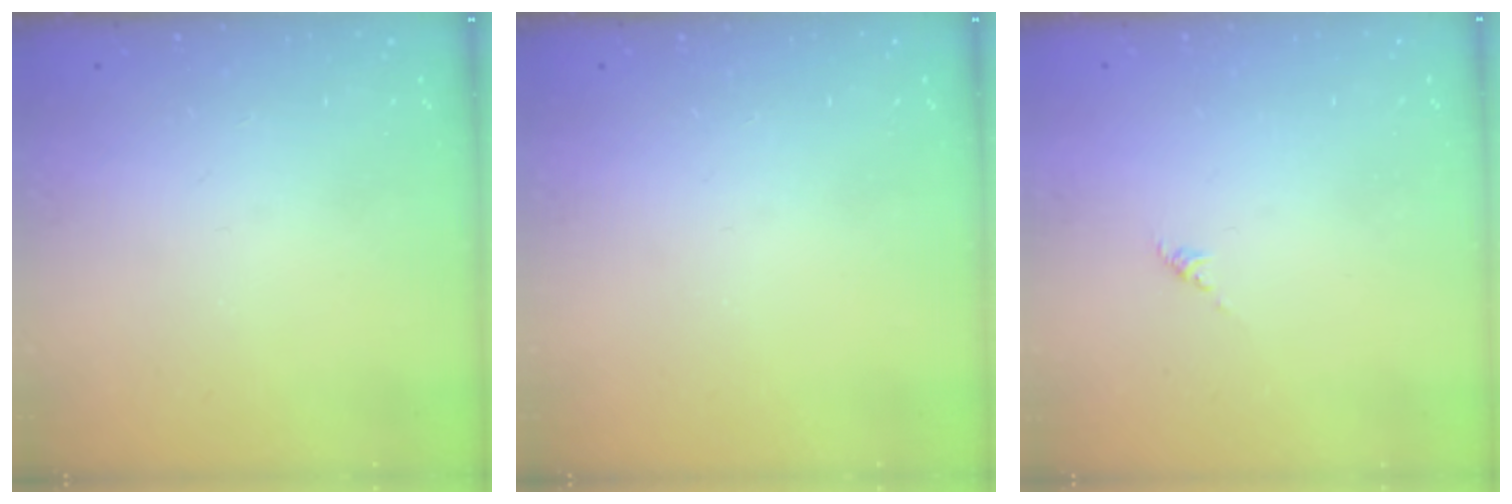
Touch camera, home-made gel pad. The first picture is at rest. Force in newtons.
{"total": 0.0}
{"total": 0.0}